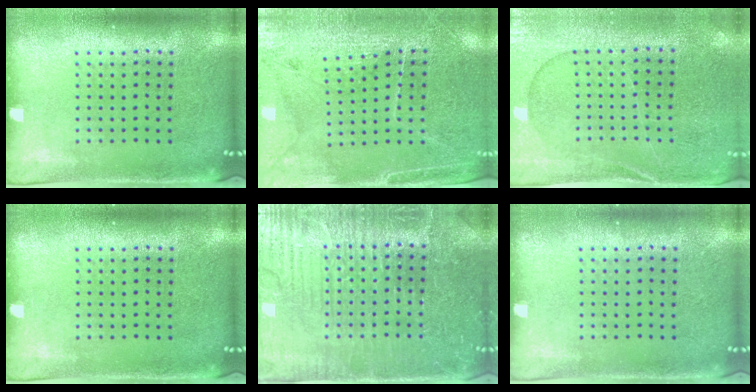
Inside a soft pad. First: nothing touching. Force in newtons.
{"total": 3.1, "press": 3.0, "slide": 1.0}
{"total": 0.8, "press": 0.6, "slide": 0.5}
{"total": 0.0}
{"total": 4.7, "press": 4.6, "slide": 1.1}
{"total": 0.0}